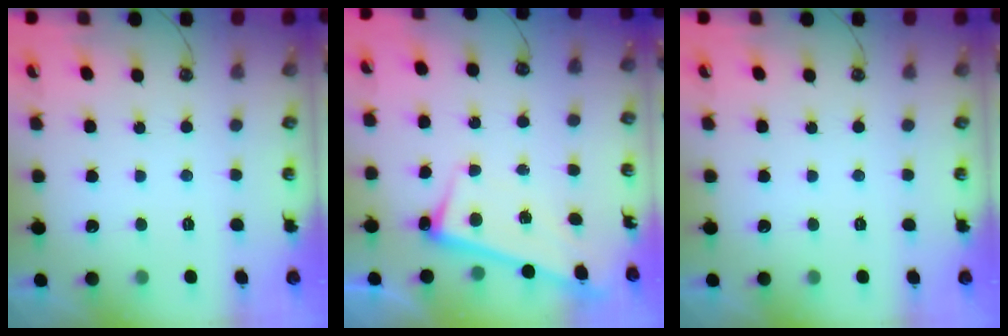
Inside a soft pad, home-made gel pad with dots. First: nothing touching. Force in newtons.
{"total": 2.9, "press": 2.8, "slide": 0.7}
{"total": 0.0}